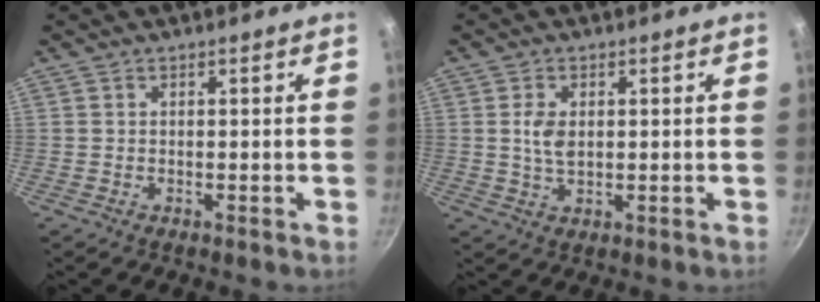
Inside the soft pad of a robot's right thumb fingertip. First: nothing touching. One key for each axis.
{"total": 4.2, "fx": 0.6, "fy": 2.6, "fz": 3.3, "tx": -0.060, "ty": -0.004, "tz": 0.013}